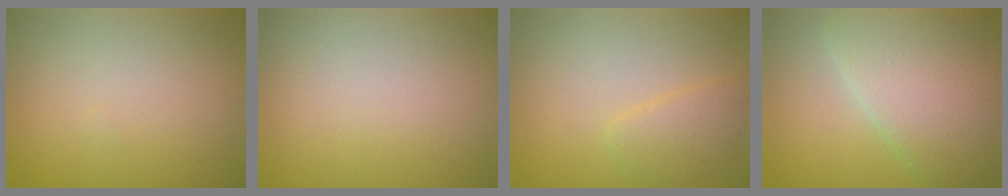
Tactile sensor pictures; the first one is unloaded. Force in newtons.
{"total": 0.0}
{"total": 2.2, "press": 2.1, "slide": 0.2}
{"total": 8.4, "press": 8.4, "slide": 0.3}